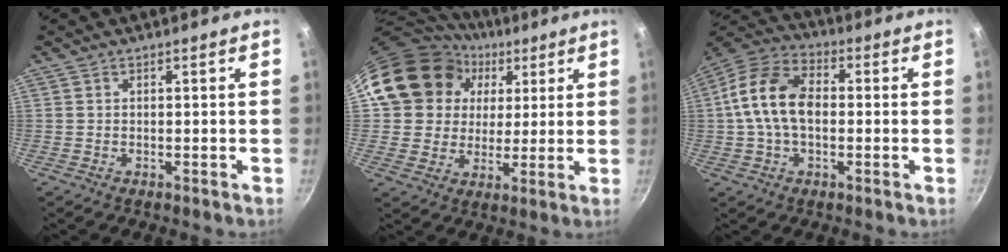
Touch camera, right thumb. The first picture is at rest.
{"total": 17.4, "force": [6.2, 14.9, 6.6], "torque": [-0.106, 0.013, 0.108]}
{"total": 13.7, "force": [0.2, 8.7, 10.5], "torque": [-0.184, 0.034, -0.013]}